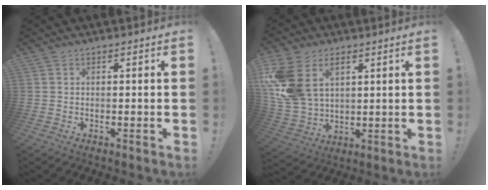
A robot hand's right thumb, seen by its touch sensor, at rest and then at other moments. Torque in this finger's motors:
{"motor_torque": [1.46, 3.55, 0.78, -0.22, 0.16]}